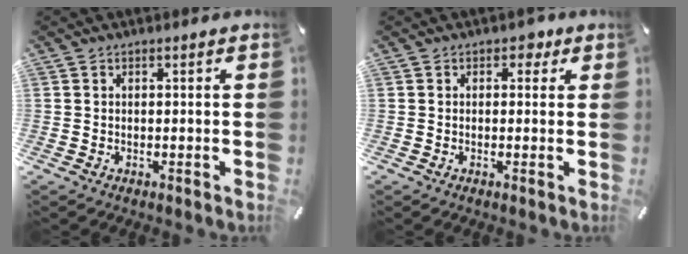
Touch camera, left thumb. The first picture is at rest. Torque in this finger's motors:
{"motor_torque": [0.33, 0.26, 0.04, -0.13, 0.00]}